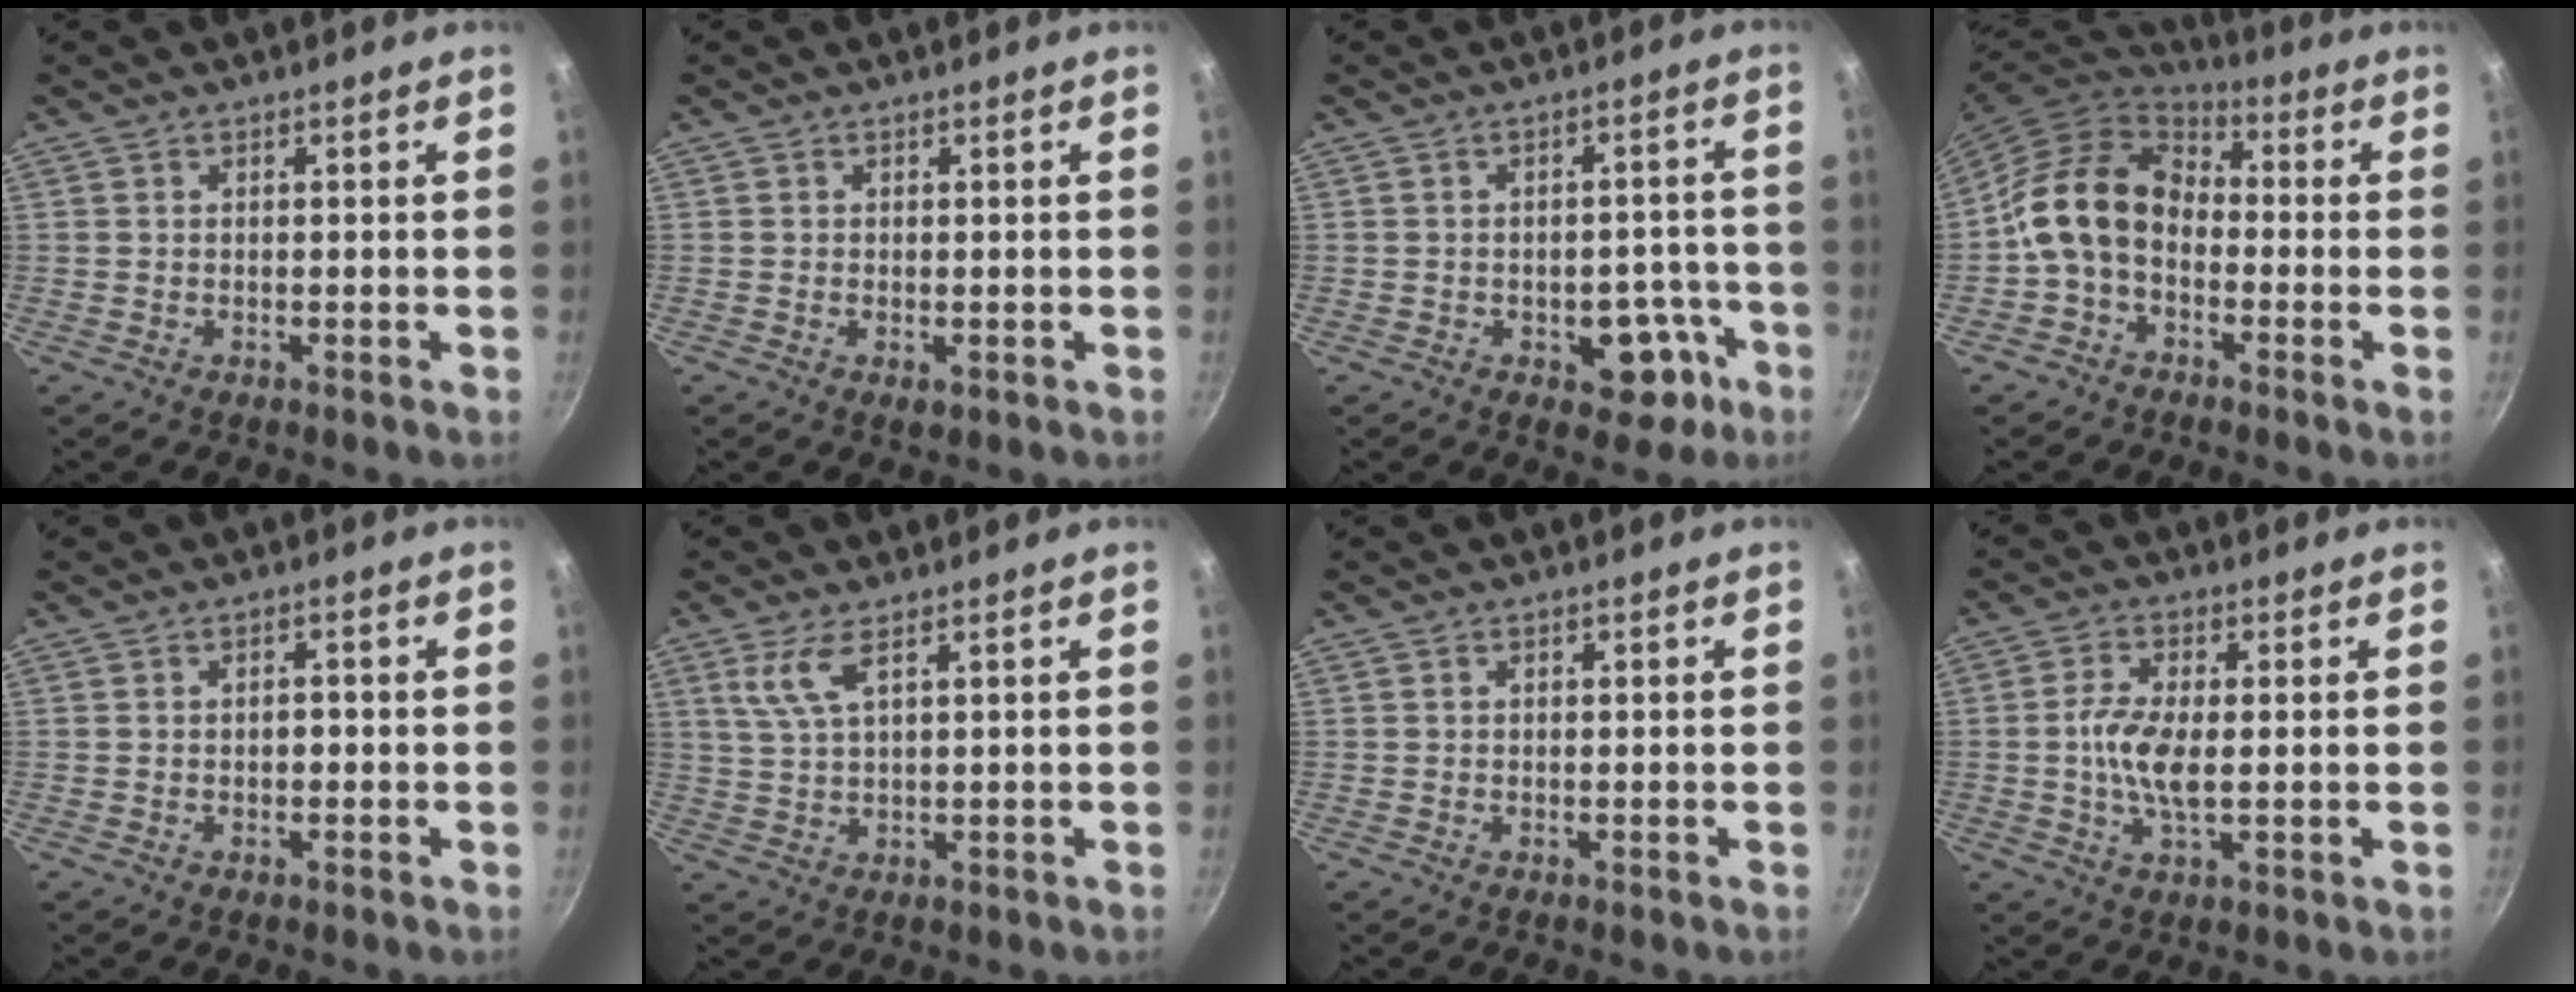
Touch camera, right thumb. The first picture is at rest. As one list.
[{"total": 1.0, "force": [-0.2, 0.5, 0.8], "torque": [-0.013, -0.004, 0.000]}, {"total": 8.2, "force": [-3.7, 4.9, 5.5], "torque": [-0.034, 0.037, -0.039]}, {"total": 13.1, "force": [-2.5, 9.3, 8.9], "torque": [-0.156, 0.047, -0.061]}, {"total": 1.5, "force": [-0.1, 1.0, 1.2], "torque": [-0.012, 0.006, -0.004]}, {"total": 4.9, "force": [2.5, 1.5, 3.9], "torque": [-0.094, -0.002, 0.061]}, {"total": 0.0}, {"total": 7.5, "force": [0.0, 3.1, 6.9], "torque": [-0.145, -0.004, -0.002]}]